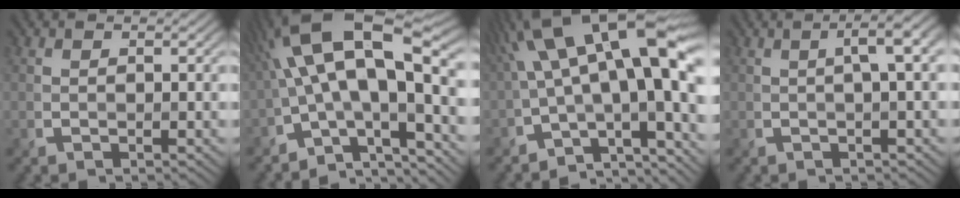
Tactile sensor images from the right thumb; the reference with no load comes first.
{"total": 16.7, "force": [-0.7, 6.2, 15.5], "torque": [-0.257, 0.027, -0.016]}
{"total": 18.3, "force": [1.3, 6.7, 17.0], "torque": [-0.252, 0.024, 0.024]}
{"total": 3.9, "force": [0.7, 0.7, 3.8], "torque": [-0.052, 0.020, 0.009]}